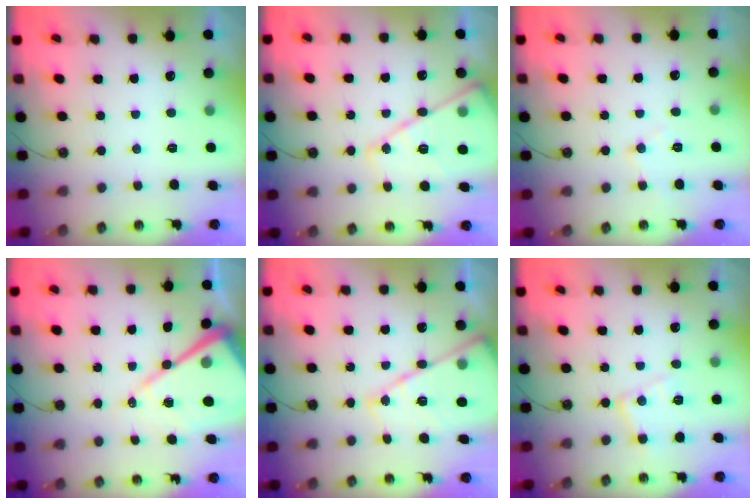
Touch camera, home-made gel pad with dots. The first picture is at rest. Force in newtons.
{"total": 16.1, "press": 16.1, "slide": 0.8}
{"total": 6.5, "press": 6.5, "slide": 0.5}
{"total": 18.2, "press": 18.2, "slide": 1.6}
{"total": 17.0, "press": 17.0, "slide": 1.5}
{"total": 10.7, "press": 10.7, "slide": 0.7}